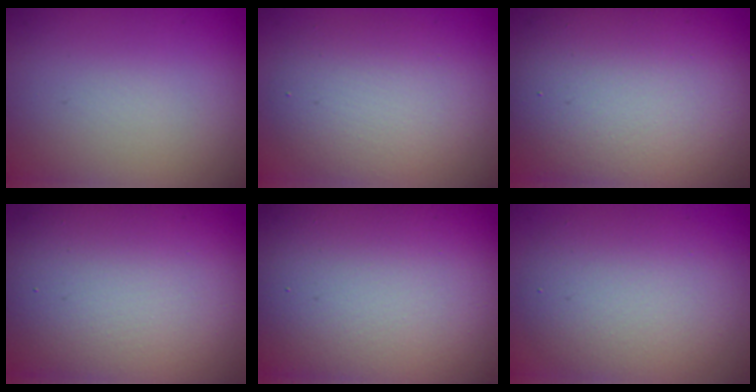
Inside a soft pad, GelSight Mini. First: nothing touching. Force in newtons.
{"total": 4.9, "press": 4.9, "slide": 0.5}
{"total": 11.6, "press": 11.5, "slide": 0.9}
{"total": 14.3, "press": 14.3, "slide": 0.9}
{"total": 18.4, "press": 18.4, "slide": 1.2}
{"total": 6.1, "press": 6.1, "slide": 0.4}